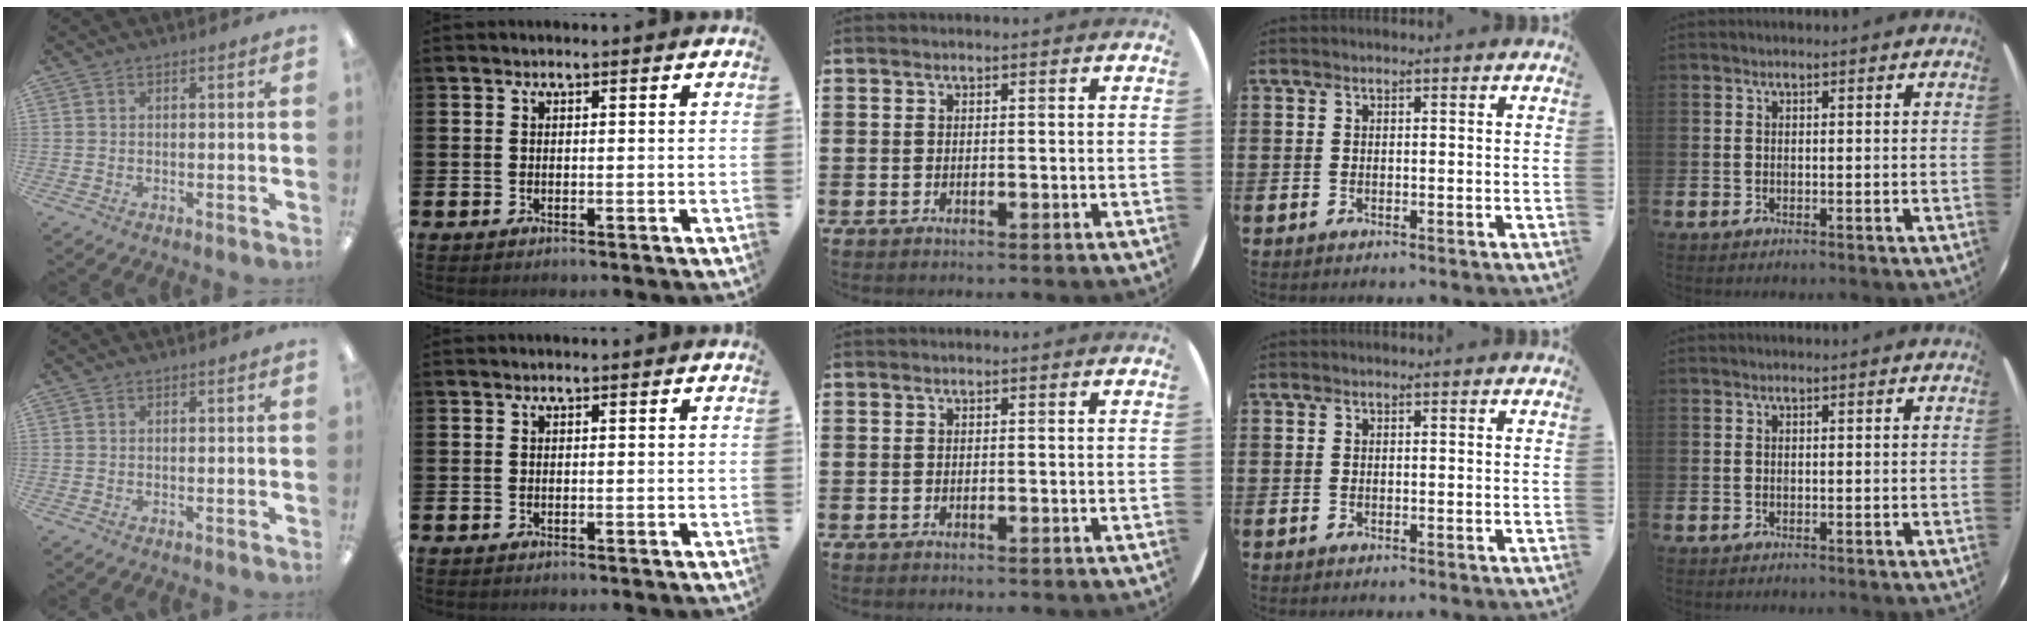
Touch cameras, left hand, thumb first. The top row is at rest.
{}